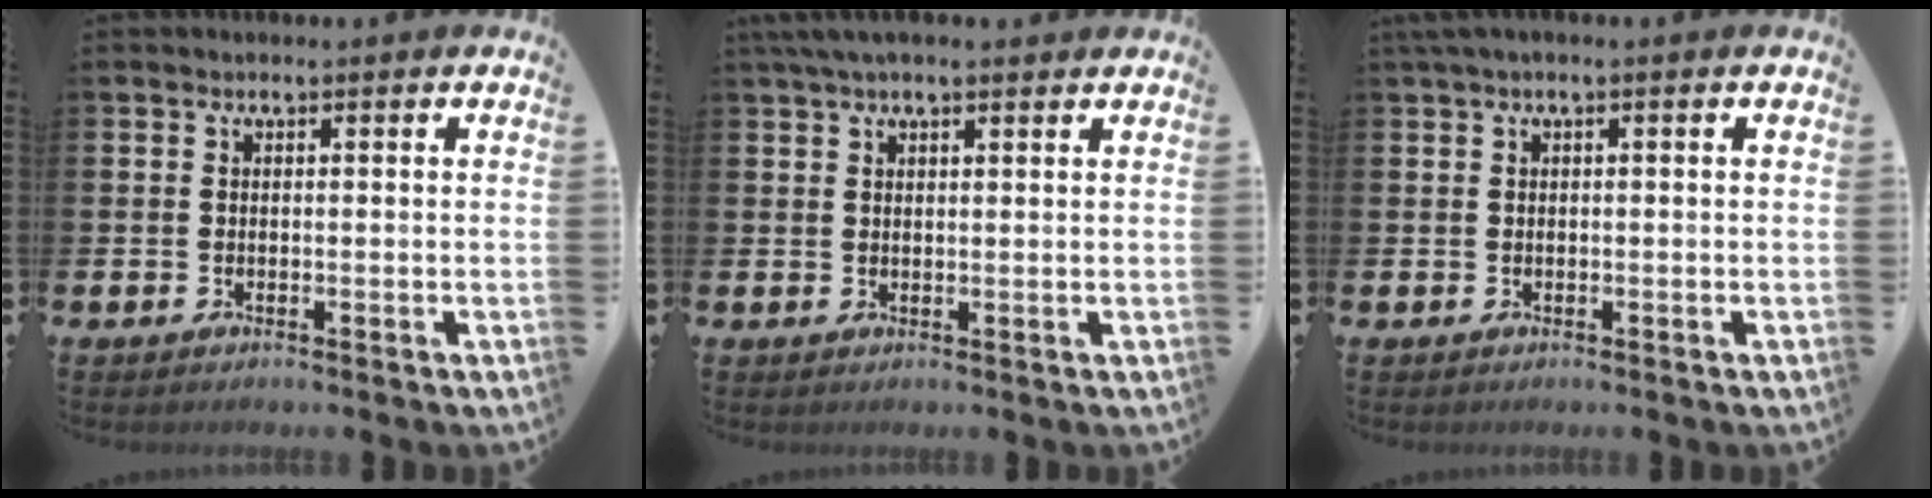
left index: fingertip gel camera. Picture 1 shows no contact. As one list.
[{"total": 2.9, "force": [2.3, 0.7, 1.6], "torque": [-0.032, 0.003, 0.041]}, {"total": 0.9, "force": [0.1, 0.1, 0.8], "torque": [-0.020, 0.003, 0.002]}]